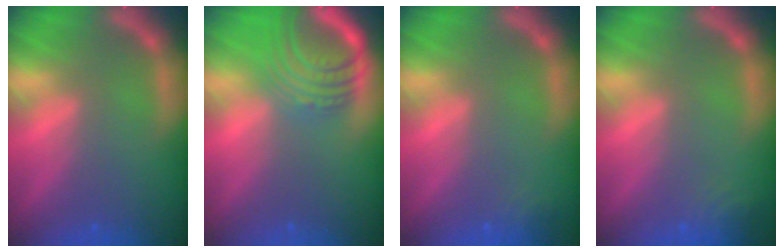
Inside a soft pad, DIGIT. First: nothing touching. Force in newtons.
{"total": 8.1}
{"total": 1.4}
{"total": 2.4}